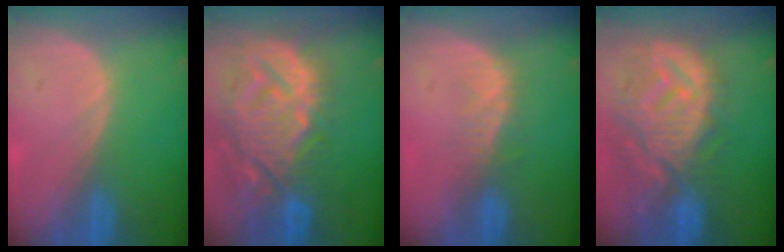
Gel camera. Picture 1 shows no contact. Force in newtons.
{"total": 14.4, "press": 12.3, "slide": 7.5}
{"total": 3.4, "press": 3.0, "slide": 1.6}
{"total": 12.3, "press": 11.0, "slide": 5.5}